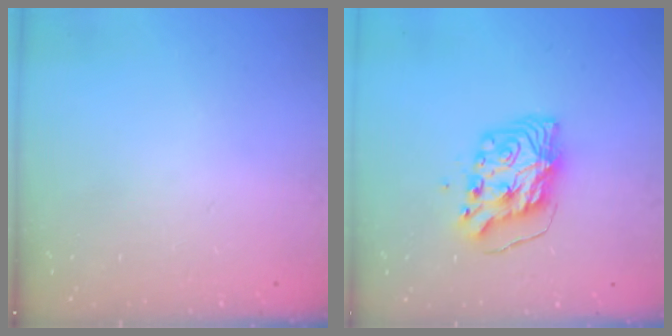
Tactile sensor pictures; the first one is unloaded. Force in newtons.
{"total": 8.3, "press": 8.3, "slide": 0.9}